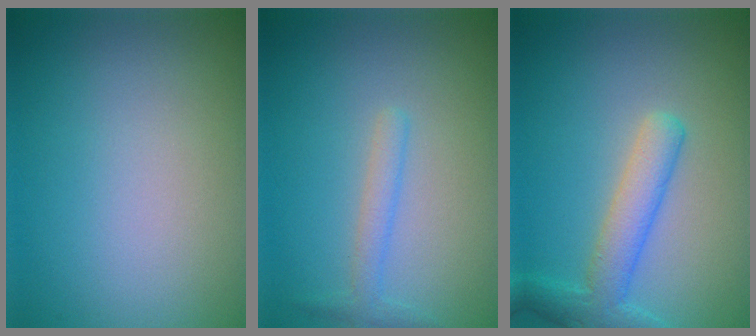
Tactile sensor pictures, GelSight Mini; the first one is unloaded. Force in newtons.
{"total": 1.6, "press": 1.6, "slide": 0.1}
{"total": 4.1, "press": 4.1, "slide": 0.1}